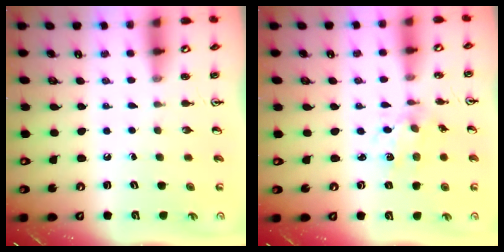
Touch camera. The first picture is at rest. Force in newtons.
{"total": 2.9, "press": 2.9, "slide": 0.2}